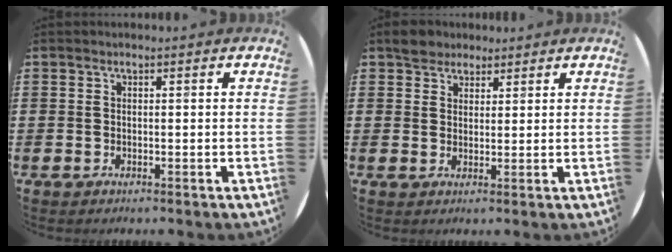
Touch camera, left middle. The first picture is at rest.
{"total": 3.0, "force": [2.6, 1.5, 0.0], "torque": [0.006, 0.003, 0.048]}